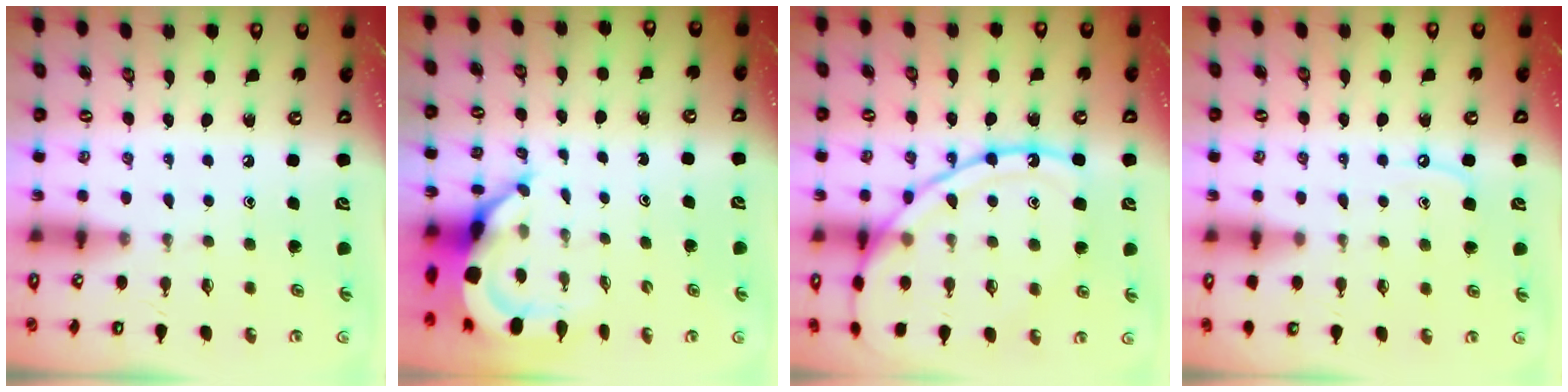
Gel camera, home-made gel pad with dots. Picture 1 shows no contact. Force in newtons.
{"total": 6.2, "press": 6.1, "slide": 0.8}
{"total": 16.1, "press": 16.0, "slide": 1.6}
{"total": 5.9, "press": 5.8, "slide": 0.7}